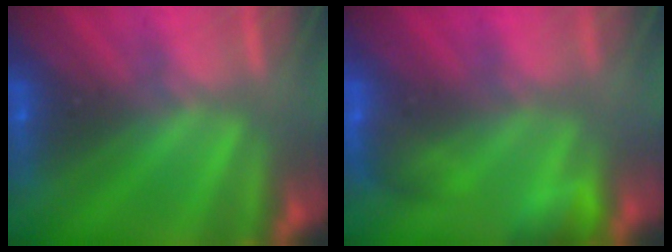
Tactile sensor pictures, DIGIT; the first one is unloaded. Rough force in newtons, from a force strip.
{"total": 4.8}